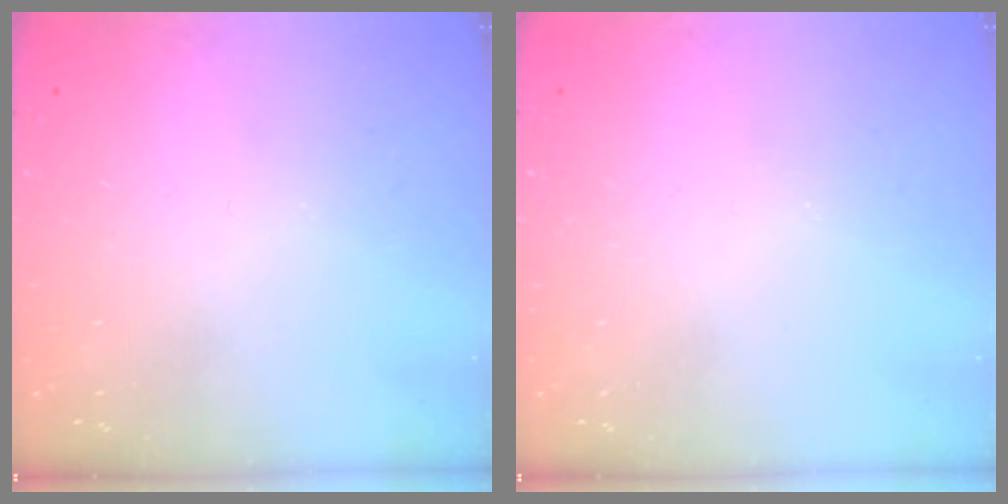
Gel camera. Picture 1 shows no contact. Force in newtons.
{"total": 0.0}